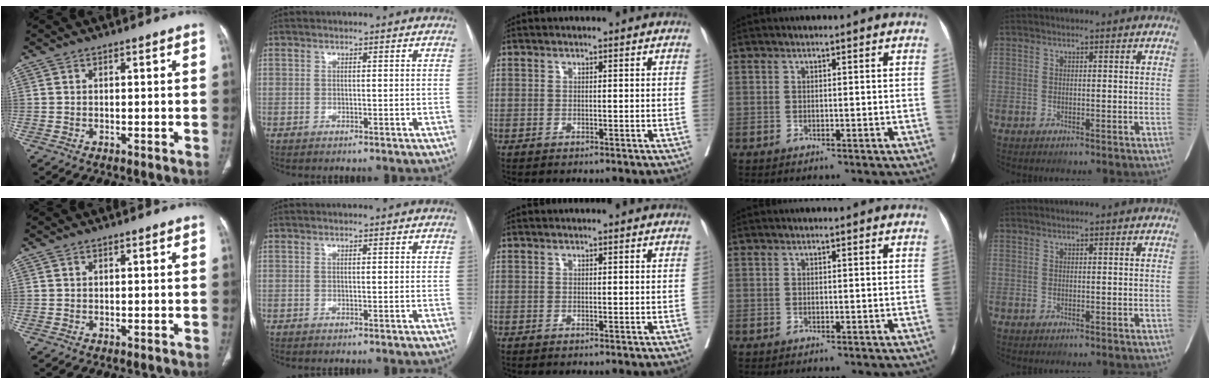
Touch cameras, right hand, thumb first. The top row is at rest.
{}